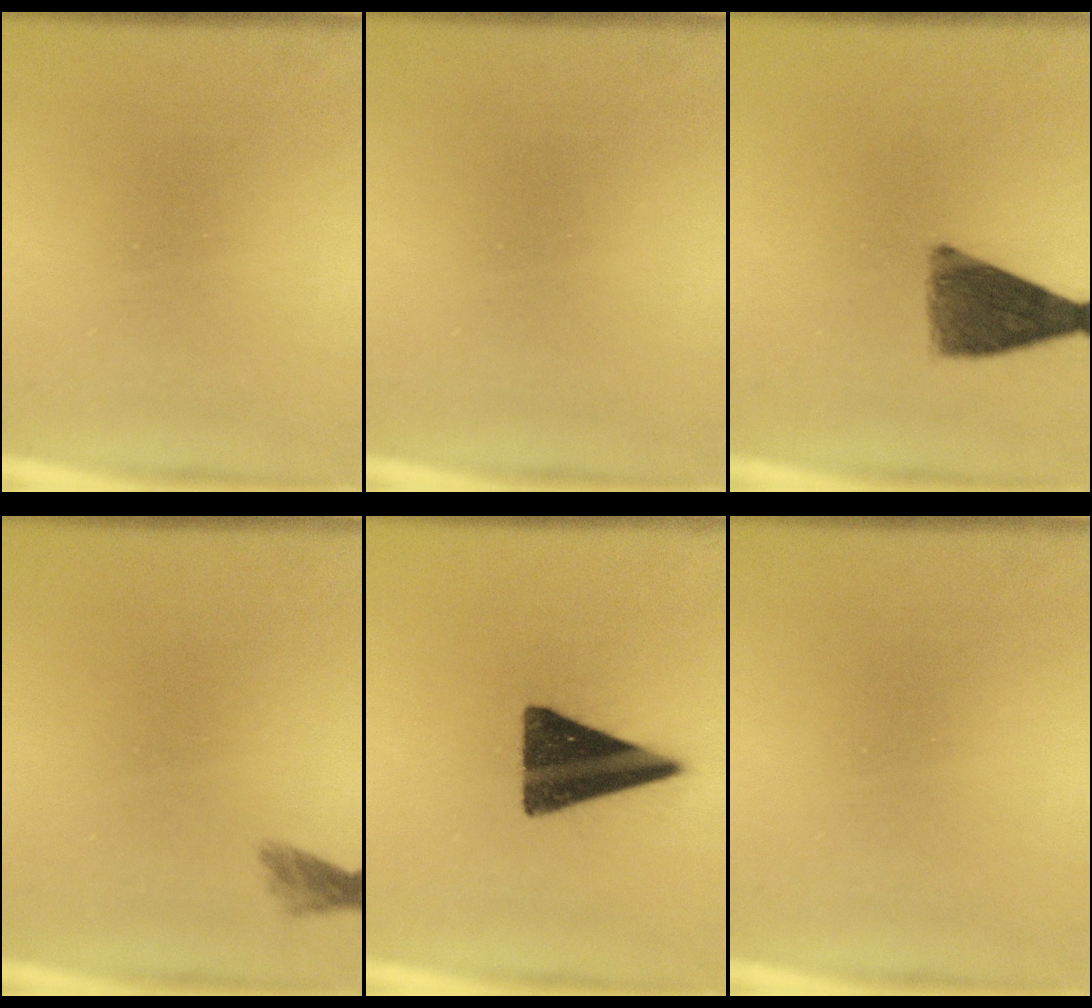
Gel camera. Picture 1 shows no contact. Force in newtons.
{"total": 0.0}
{"total": 8.7}
{"total": 1.6}
{"total": 16.1}
{"total": 0.0}